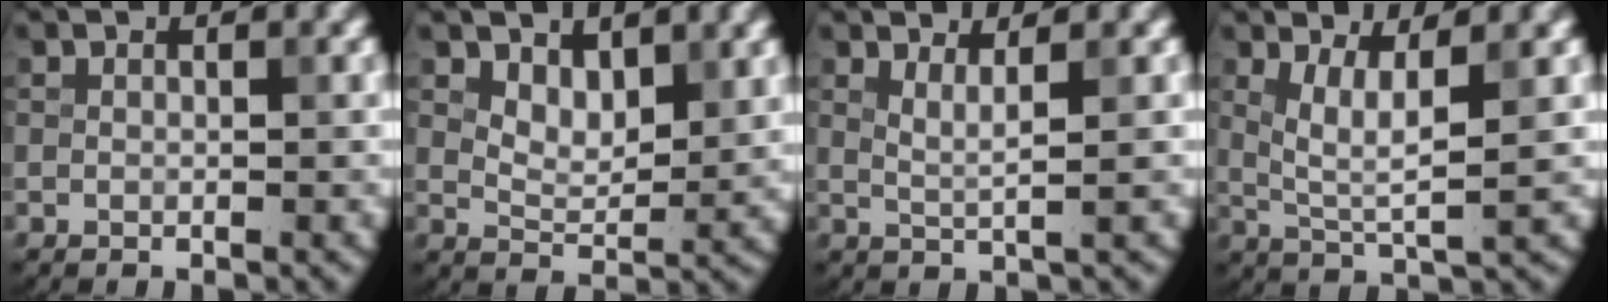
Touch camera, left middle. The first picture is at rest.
{"total": 3.1, "force": [2.1, 1.4, 1.8], "torque": [-0.035, -0.010, 0.037]}
{"total": 1.8, "force": [1.0, 0.5, 1.4], "torque": [-0.019, -0.004, 0.014]}
{"total": 3.7, "force": [1.2, 0.8, 3.4], "torque": [-0.070, -0.007, 0.028]}